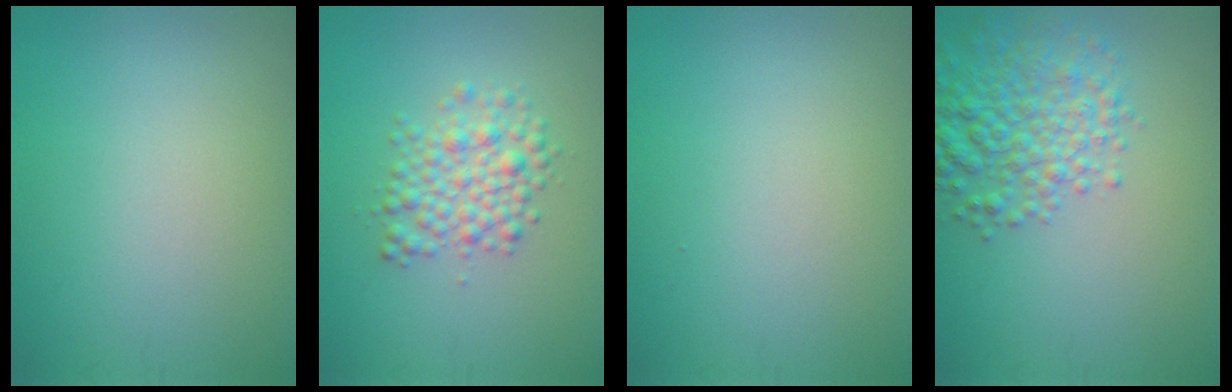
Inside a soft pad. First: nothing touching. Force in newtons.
{"total": 3.6, "press": 3.6, "slide": 0.1}
{"total": 0.0}
{"total": 5.4, "press": 5.4, "slide": 0.2}